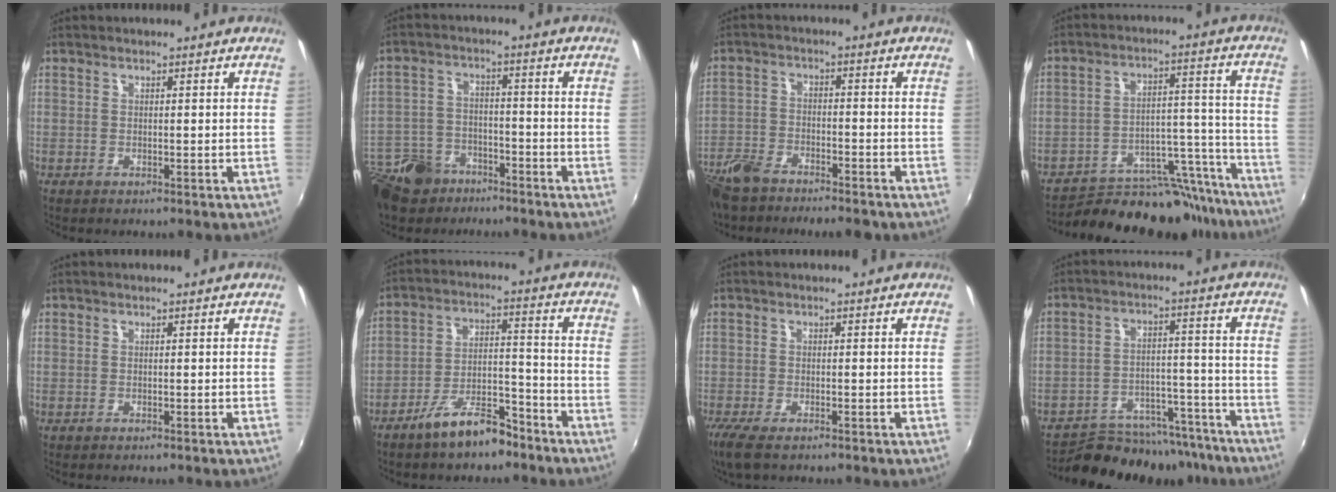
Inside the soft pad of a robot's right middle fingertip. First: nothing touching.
{"total": 16.3, "force": [-11.3, 9.5, 6.9], "torque": [-0.188, -0.001, -0.197]}
{"total": 11.4, "force": [-9.1, 4.4, 5.2], "torque": [-0.139, -0.019, -0.169]}
{"total": 20.9, "force": [-18.9, 6.9, 5.6], "torque": [-0.082, 0.046, -0.249]}
{"total": 0.0}
{"total": 9.8, "force": [-7.6, 3.3, 5.3], "torque": [-0.097, 0.018, -0.120]}
{"total": 4.9, "force": [-3.4, 1.3, 3.3], "torque": [-0.077, -0.020, -0.063]}
{"total": 16.4, "force": [-14.7, 5.5, 4.8], "torque": [-0.089, 0.021, -0.196]}